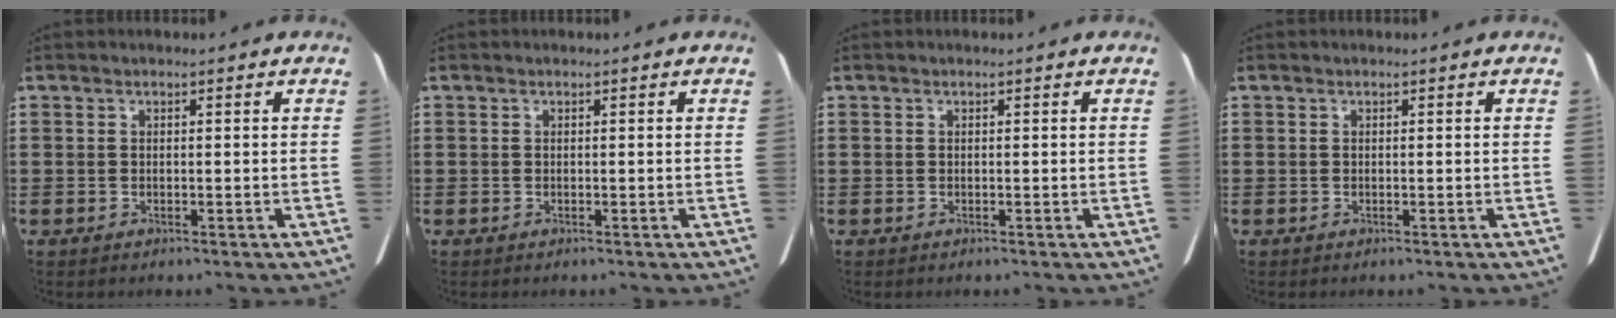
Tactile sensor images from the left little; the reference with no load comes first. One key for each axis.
{"total": 0.0}
{"total": 0.0}
{"total": 0.0}